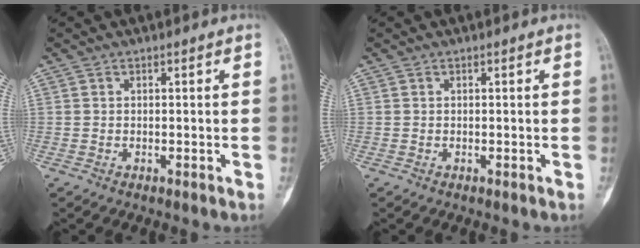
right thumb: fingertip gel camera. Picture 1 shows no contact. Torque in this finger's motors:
{"motor_torque": [0.11, 0.03, 0.11, -0.01, 0.02]}